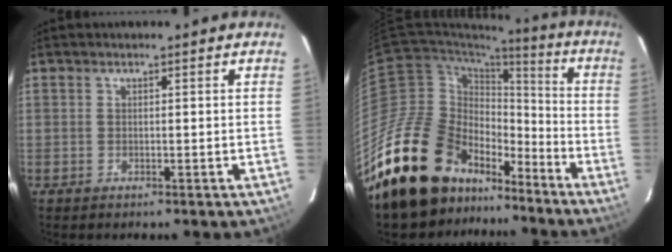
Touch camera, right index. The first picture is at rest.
{"total": 24.2, "force": [-17.2, 13.4, 10.5], "torque": [-0.213, 0.013, -0.277]}